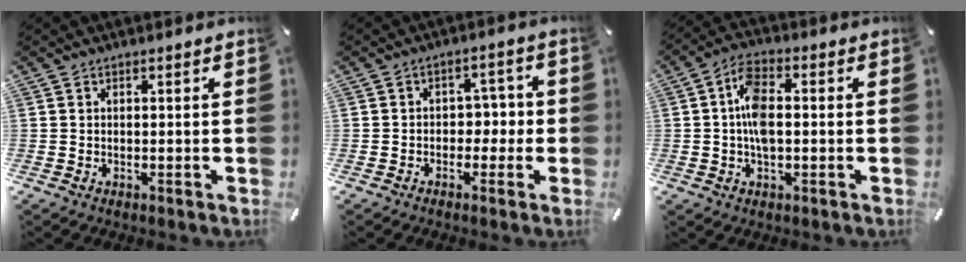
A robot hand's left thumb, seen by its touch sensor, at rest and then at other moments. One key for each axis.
{"total": 4.7, "fx": -1.2, "fy": 3.7, "fz": 2.6, "tx": -0.034, "ty": 0.012, "tz": -0.030}
{"total": 8.2, "fx": -0.2, "fy": 4.4, "fz": 6.9, "tx": -0.135, "ty": 0.005, "tz": -0.005}